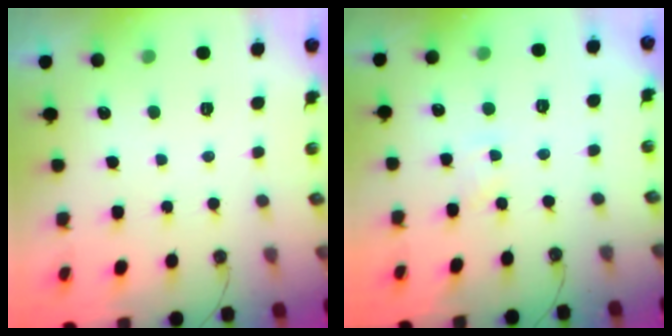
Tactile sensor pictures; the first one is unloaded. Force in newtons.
{"total": 3.2, "press": 3.2, "slide": 0.4}